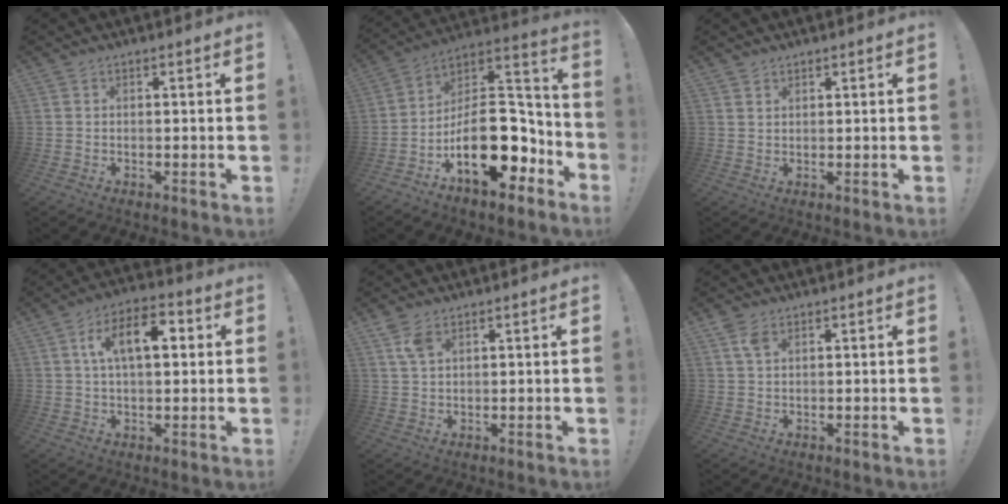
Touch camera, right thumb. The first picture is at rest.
{"total": 23.2, "force": [-7.9, 13.0, 17.5], "torque": [-0.275, 0.042, -0.118]}
{"total": 1.6, "force": [1.2, 1.0, 0.4], "torque": [0.004, -0.007, 0.020]}
{"total": 11.8, "force": [2.8, 5.9, 9.9], "torque": [-0.164, 0.017, 0.047]}
{"total": 5.1, "force": [2.8, 2.5, 3.5], "torque": [-0.063, -0.008, 0.052]}
{"total": 4.1, "force": [2.2, 2.1, 2.7], "torque": [-0.048, -0.003, 0.040]}